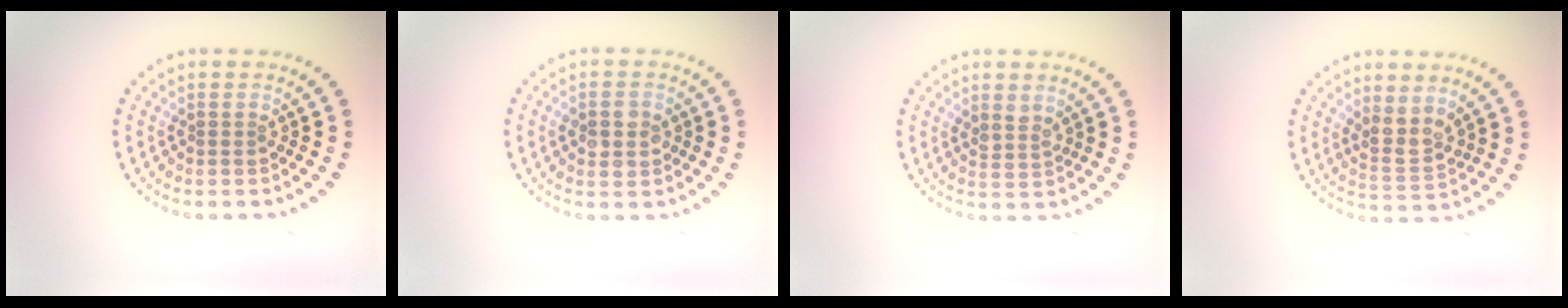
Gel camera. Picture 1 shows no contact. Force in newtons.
{"total": 2.1, "press": 2.1, "slide": 0.2}
{"total": 1.3, "press": 1.0, "slide": 0.7}
{"total": 2.5, "press": 2.0, "slide": 1.5}